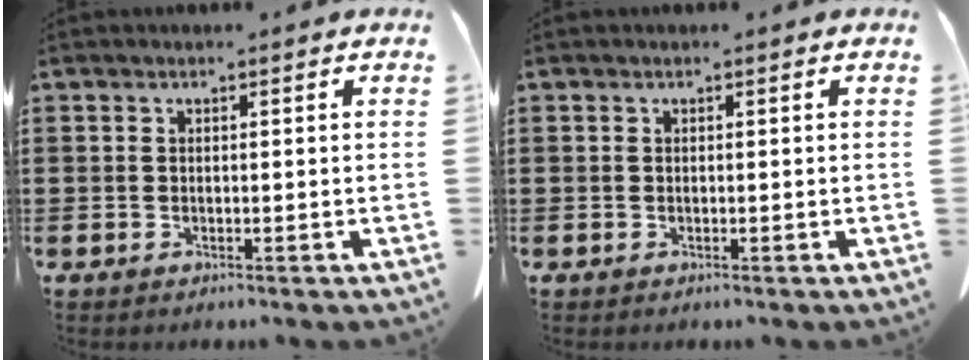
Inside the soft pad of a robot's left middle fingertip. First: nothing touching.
{"total": 0.0}